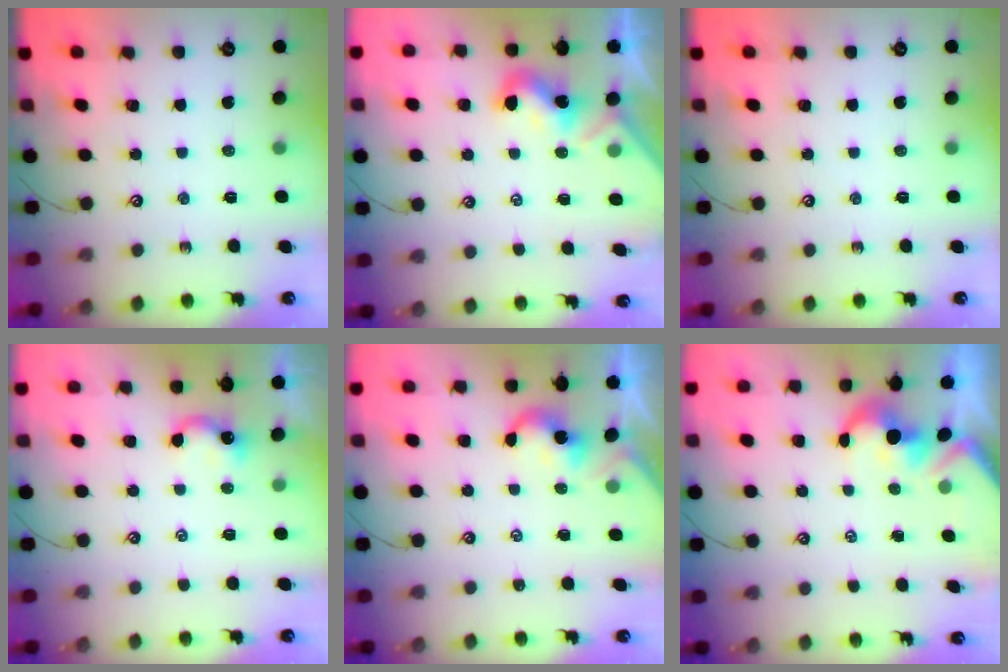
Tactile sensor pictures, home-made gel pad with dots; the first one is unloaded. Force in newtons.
{"total": 1.8, "press": 1.8, "slide": 0.5}
{"total": 0.0}
{"total": 1.8, "press": 1.8, "slide": 0.4}
{"total": 0.7, "press": 0.7, "slide": 0.2}
{"total": 1.7, "press": 1.4, "slide": 1.0}